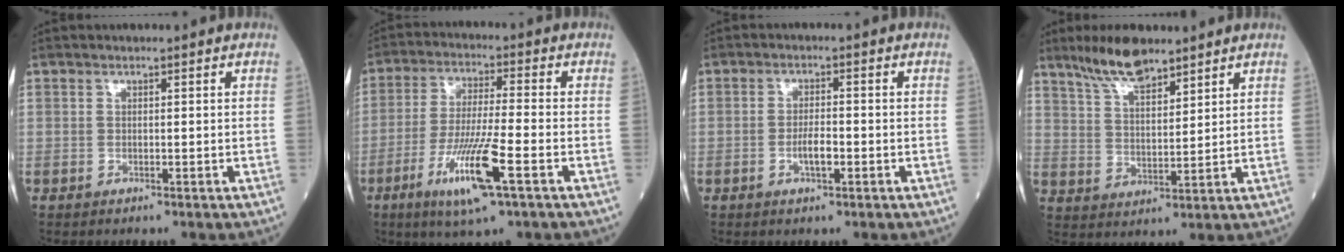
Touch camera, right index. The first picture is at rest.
{"total": 11.5, "force": [-5.0, 0.4, 10.4], "torque": [-0.203, -0.021, -0.092]}
{"total": 3.1, "force": [-1.0, 0.8, 2.8], "torque": [-0.051, 0.003, -0.018]}
{"total": 8.3, "force": [6.7, 1.9, 4.5], "torque": [-0.094, 0.005, 0.132]}